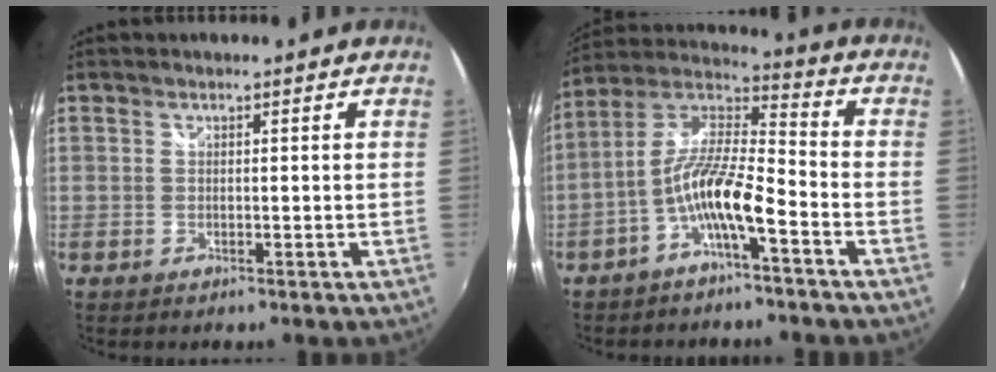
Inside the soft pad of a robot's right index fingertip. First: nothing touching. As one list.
[{"total": 10.7, "force": [-5.1, 2.0, 9.3], "torque": [-0.194, 0.009, -0.097]}]